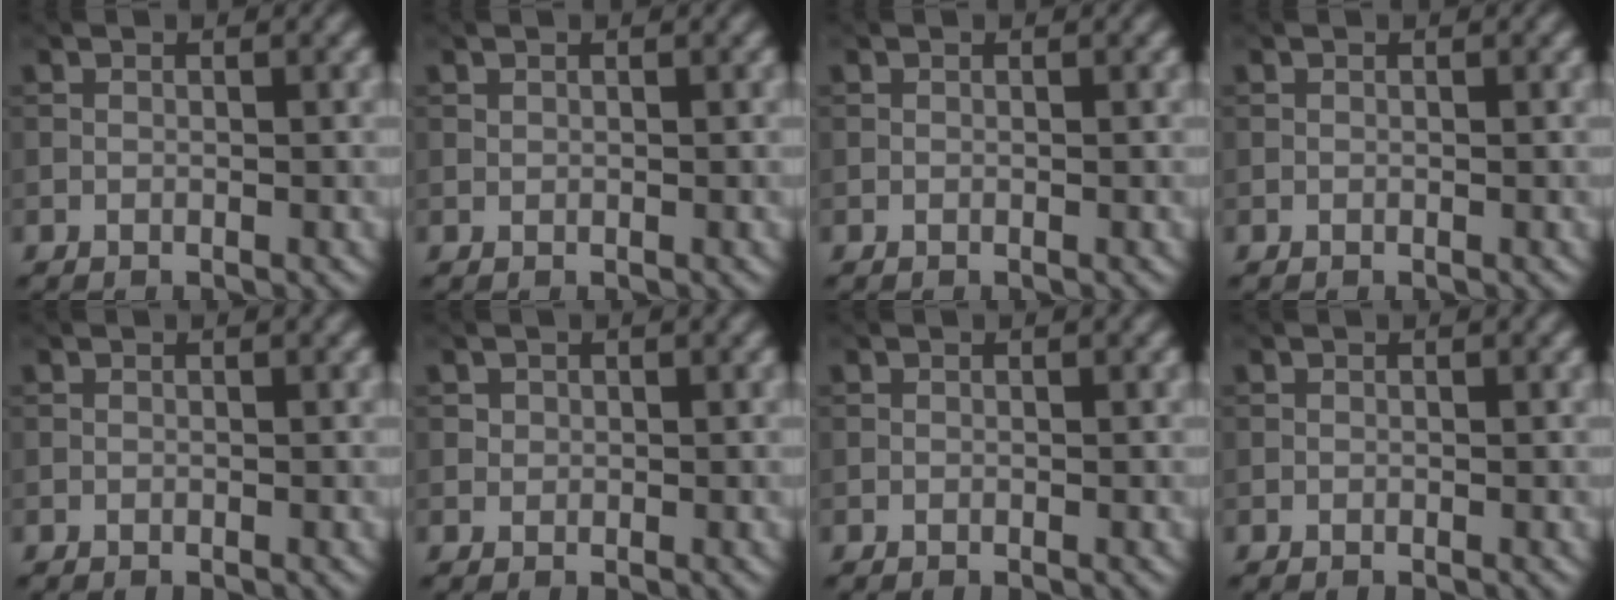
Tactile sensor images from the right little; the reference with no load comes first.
{"total": 0.0}
{"total": 0.0}
{"total": 0.0}
{"total": 0.0}
{"total": 0.5, "force": [0.3, 0.5, 0.0], "torque": [-0.001, 0.000, 0.007]}
{"total": 0.0}
{"total": 0.0}